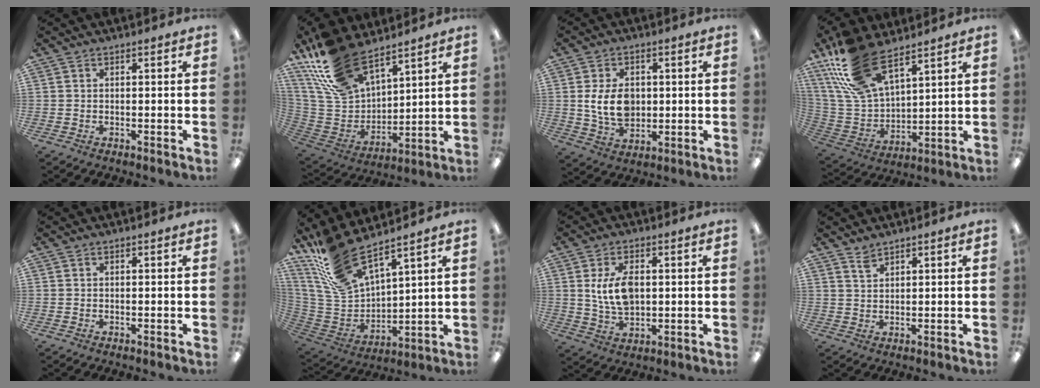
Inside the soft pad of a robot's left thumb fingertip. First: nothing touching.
{"total": 20.5, "force": [14.6, 10.0, 10.4], "torque": [-0.241, -0.073, 0.274]}
{"total": 9.7, "force": [1.0, 6.9, 6.8], "torque": [-0.139, 0.002, 0.016]}
{"total": 20.0, "force": [13.3, 9.3, 11.8], "torque": [-0.271, -0.052, 0.243]}
{"total": 0.0}
{"total": 17.3, "force": [14.2, 5.0, 8.6], "torque": [-0.217, -0.093, 0.258]}
{"total": 8.8, "force": [1.7, 5.4, 6.8], "torque": [-0.130, 0.002, 0.027]}
{"total": 2.5, "force": [2.2, 0.7, 0.8], "torque": [-0.019, -0.003, 0.043]}